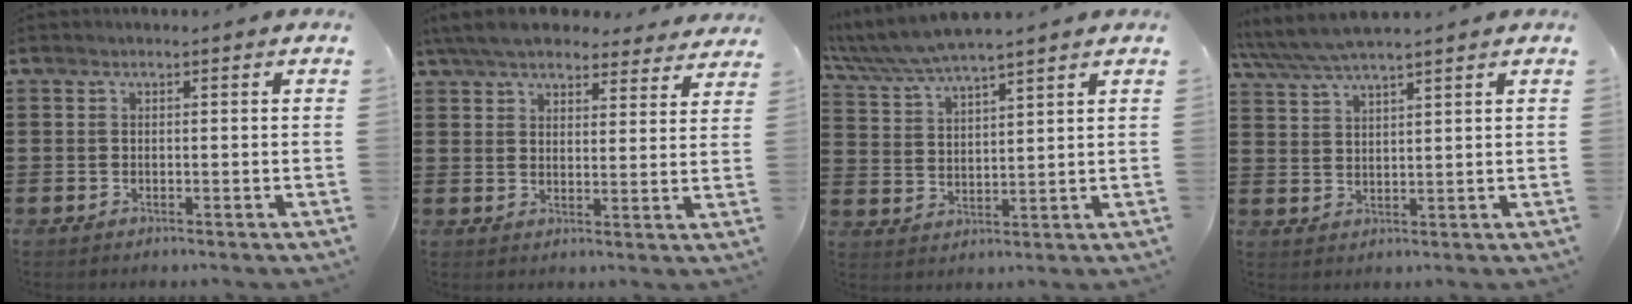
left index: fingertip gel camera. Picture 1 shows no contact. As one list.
[{"total": 6.8, "force": [6.2, 1.4, 2.5], "torque": [-0.071, -0.016, 0.114]}, {"total": 5.3, "force": [4.9, 0.1, 1.9], "torque": [-0.055, -0.024, 0.086]}, {"total": 4.5, "force": [4.1, 0.3, 2.0], "torque": [-0.050, -0.013, 0.072]}]